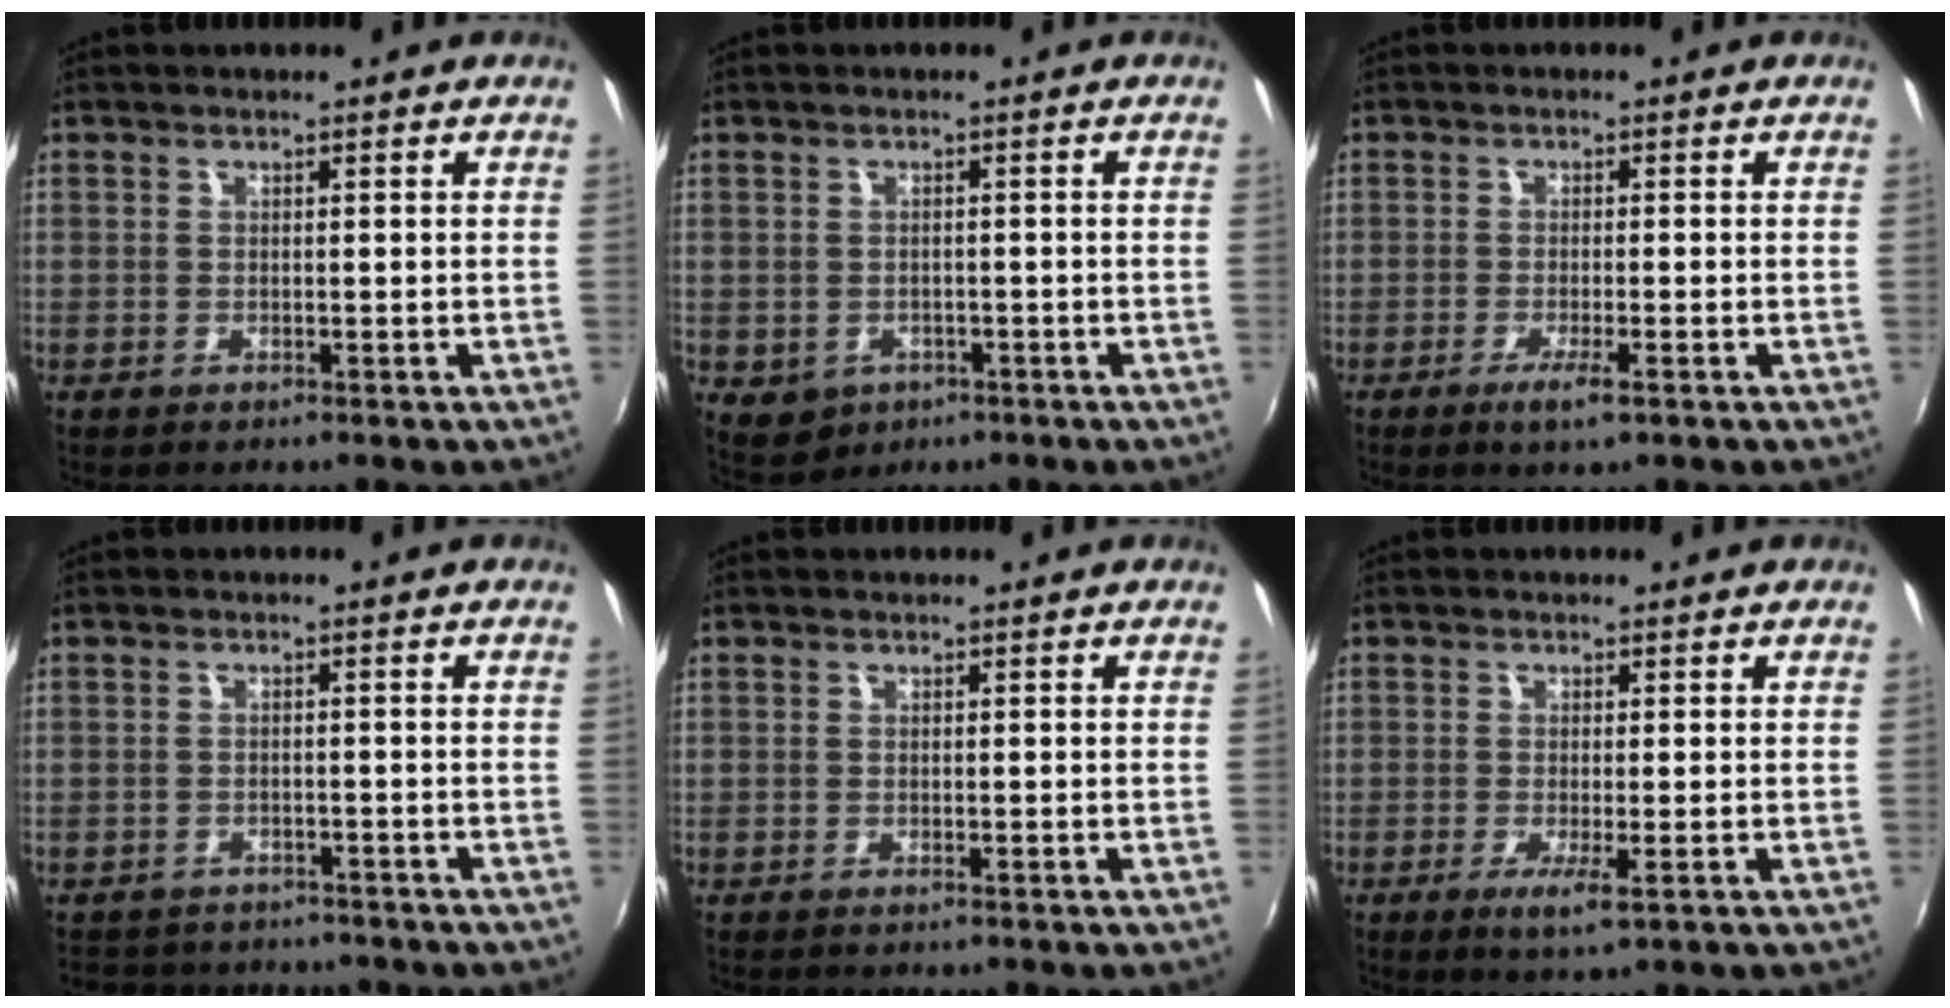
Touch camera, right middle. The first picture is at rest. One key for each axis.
{"total": 4.7, "fx": -1.5, "fy": 4.0, "fz": 1.7, "tx": -0.042, "ty": -0.005, "tz": -0.013}
{"total": 3.3, "fx": -1.6, "fy": 0.0, "fz": 2.8, "tx": -0.059, "ty": -0.010, "tz": -0.033}
{"total": 7.1, "fx": -6.4, "fy": 2.7, "fz": 1.6, "tx": -0.042, "ty": -0.003, "tz": -0.094}
{"total": 0.0}
{"total": 3.2, "fx": -1.0, "fy": -0.1, "fz": 3.1, "tx": -0.065, "ty": -0.013, "tz": -0.021}